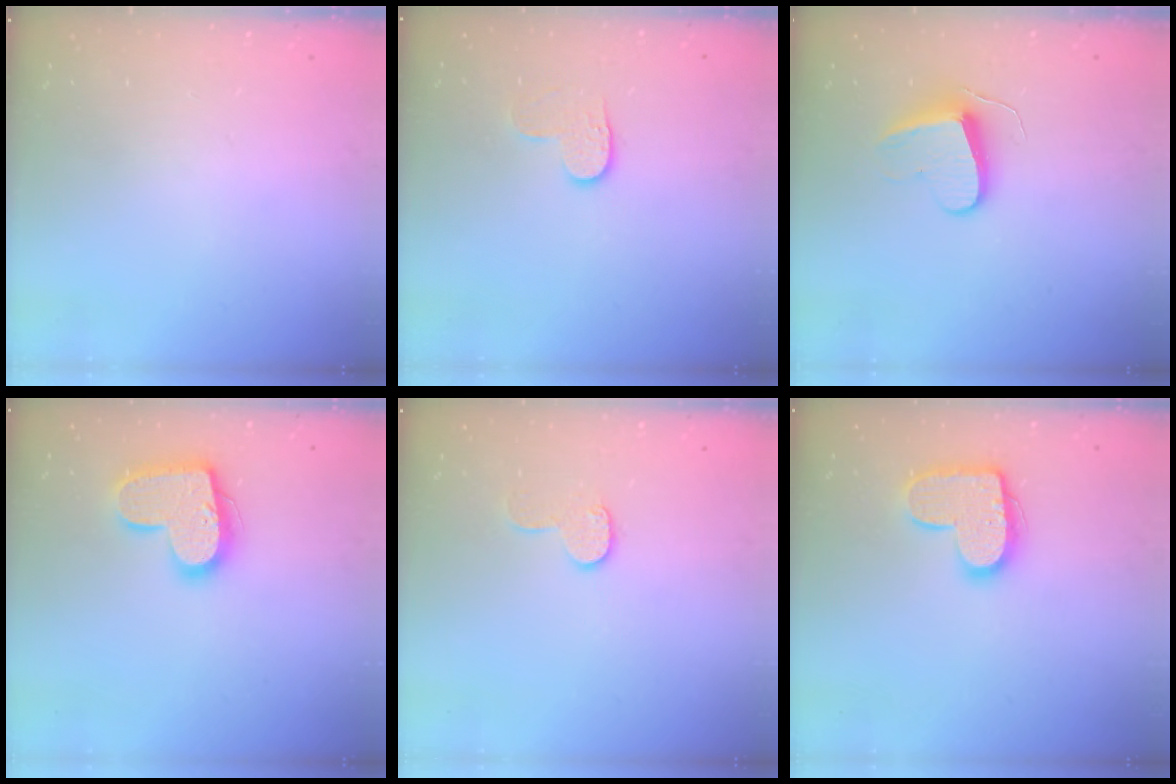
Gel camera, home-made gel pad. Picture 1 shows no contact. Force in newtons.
{"total": 4.7, "press": 4.7, "slide": 0.4}
{"total": 9.4, "press": 9.4, "slide": 0.9}
{"total": 16.4, "press": 16.4, "slide": 1.0}
{"total": 8.0, "press": 8.0, "slide": 0.2}
{"total": 13.7, "press": 13.7, "slide": 0.6}